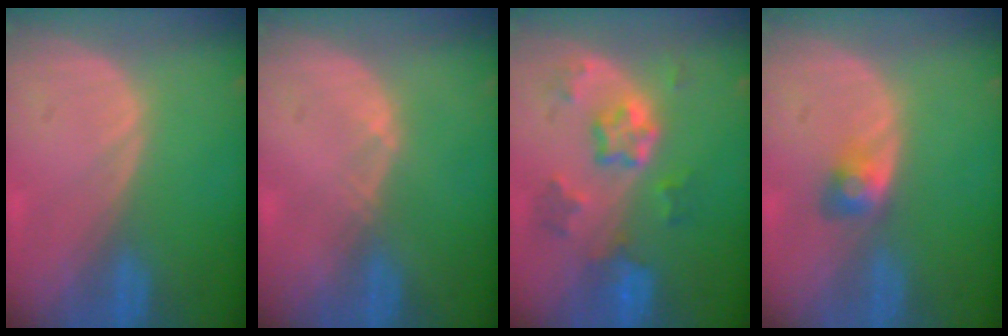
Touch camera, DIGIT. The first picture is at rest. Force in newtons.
{"total": 0.6, "press": 0.5, "slide": 0.3}
{"total": 7.3, "press": 6.4, "slide": 3.4}
{"total": 2.8, "press": 2.5, "slide": 1.2}